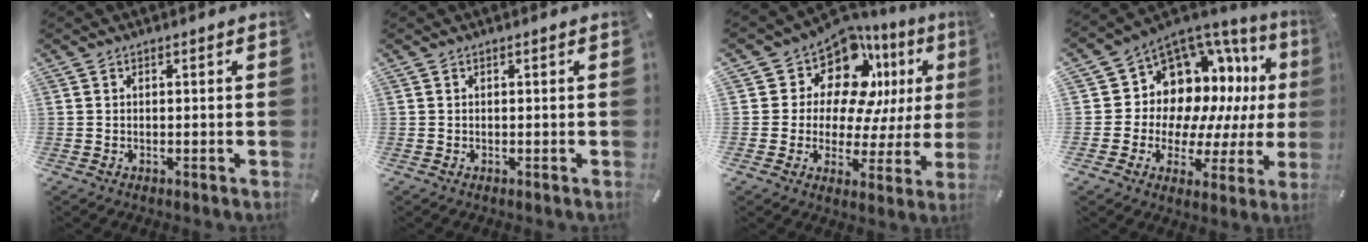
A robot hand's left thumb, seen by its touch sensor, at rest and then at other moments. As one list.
[{"total": 0.0}, {"total": 13.4, "force": [7.9, 8.8, 6.4], "torque": [-0.106, -0.074, 0.140]}, {"total": 11.5, "force": [4.3, 9.9, 4.1], "torque": [-0.062, -0.074, 0.093]}]